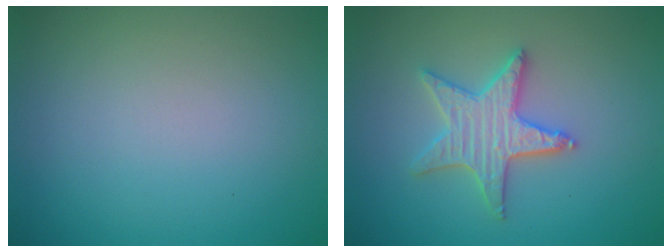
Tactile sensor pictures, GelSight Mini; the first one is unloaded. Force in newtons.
{"total": 4.3, "press": 4.2, "slide": 0.8}